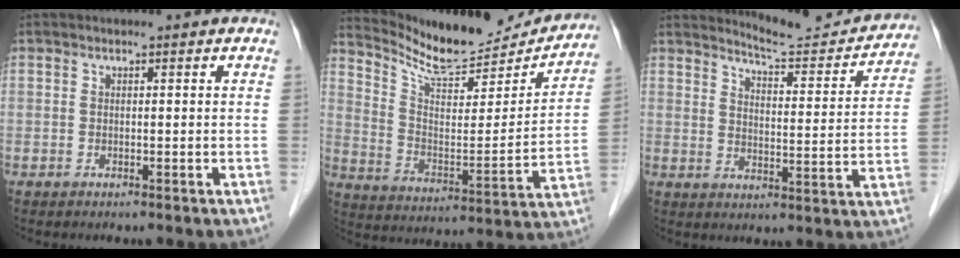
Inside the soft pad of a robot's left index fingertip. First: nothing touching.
{"total": 17.1, "force": [16.4, 2.7, 4.2], "torque": [-0.076, -0.047, 0.247]}
{"total": 11.1, "force": [11.0, 0.3, 1.3], "torque": [-0.018, -0.036, 0.140]}